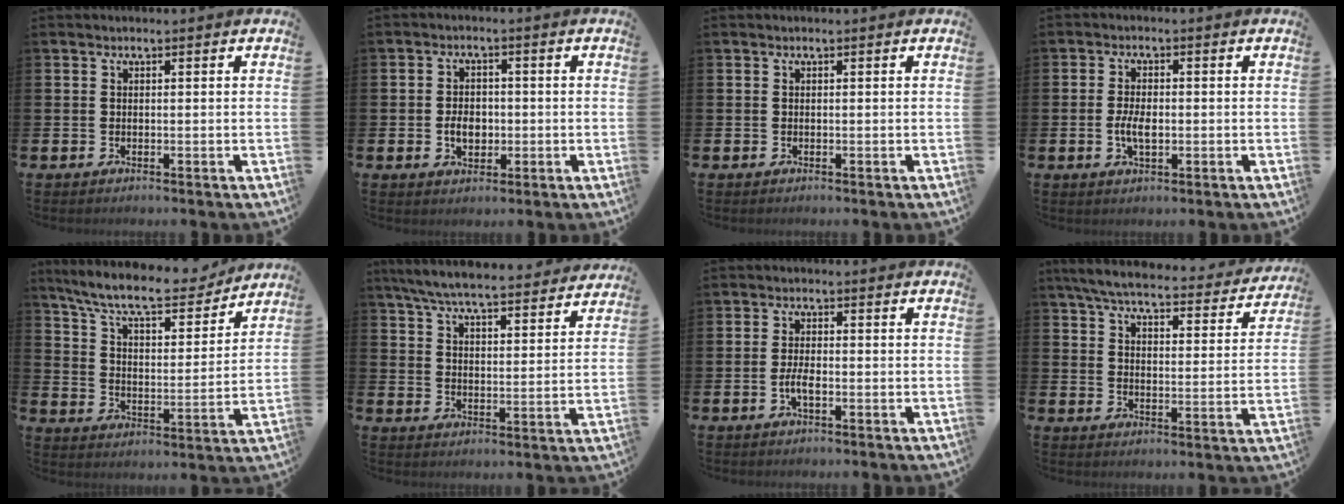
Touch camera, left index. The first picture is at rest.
{"total": 3.7, "force": [-0.7, 2.7, 2.4], "torque": [-0.030, -0.002, -0.018]}
{"total": 0.0}
{"total": 3.5, "force": [-0.5, 1.7, 3.0], "torque": [-0.051, -0.004, -0.014]}
{"total": 9.9, "force": [8.9, 1.9, 3.8], "torque": [-0.097, -0.060, 0.150]}
{"total": 7.3, "force": [6.9, 0.8, 2.1], "torque": [-0.061, -0.046, 0.121]}
{"total": 2.5, "force": [-0.8, 0.9, 2.2], "torque": [-0.036, 0.001, -0.016]}
{"total": 6.3, "force": [5.7, 1.1, 2.5], "torque": [-0.067, -0.038, 0.095]}